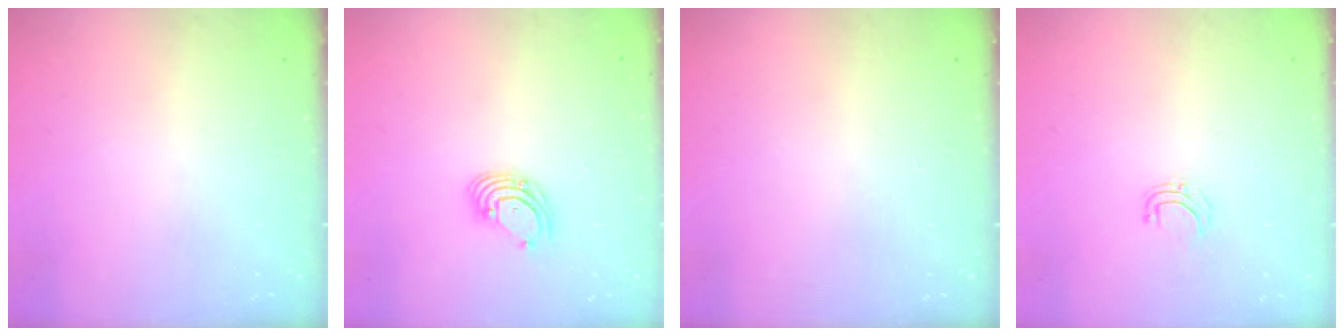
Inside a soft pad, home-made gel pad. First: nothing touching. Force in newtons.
{"total": 3.7, "press": 3.7, "slide": 0.4}
{"total": 0.0}
{"total": 3.8, "press": 3.8, "slide": 0.2}